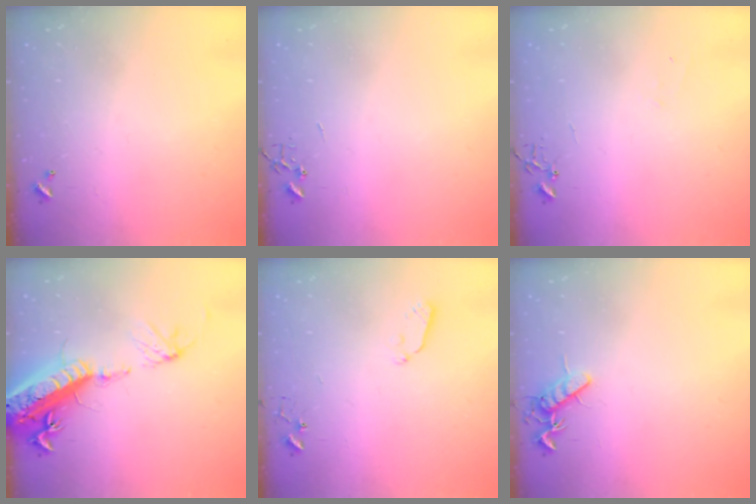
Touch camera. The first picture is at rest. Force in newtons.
{"total": 0.0}
{"total": 4.3, "press": 4.2, "slide": 0.5}
{"total": 21.7, "press": 21.1, "slide": 4.7}
{"total": 4.8, "press": 4.7, "slide": 0.6}
{"total": 8.3, "press": 8.2, "slide": 1.0}